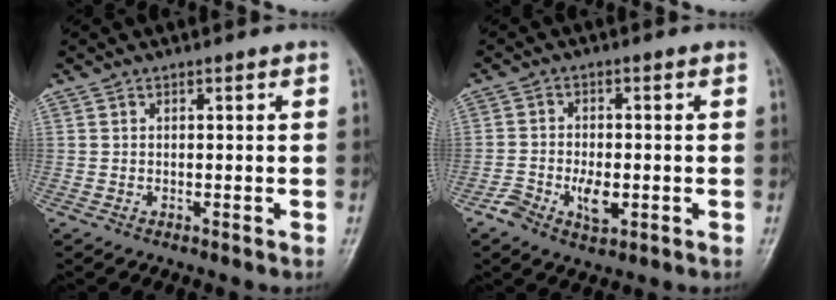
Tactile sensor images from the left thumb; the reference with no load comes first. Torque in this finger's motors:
{"motor_torque": [0.53, 0.69, 0.06, 0.06, 0.01]}